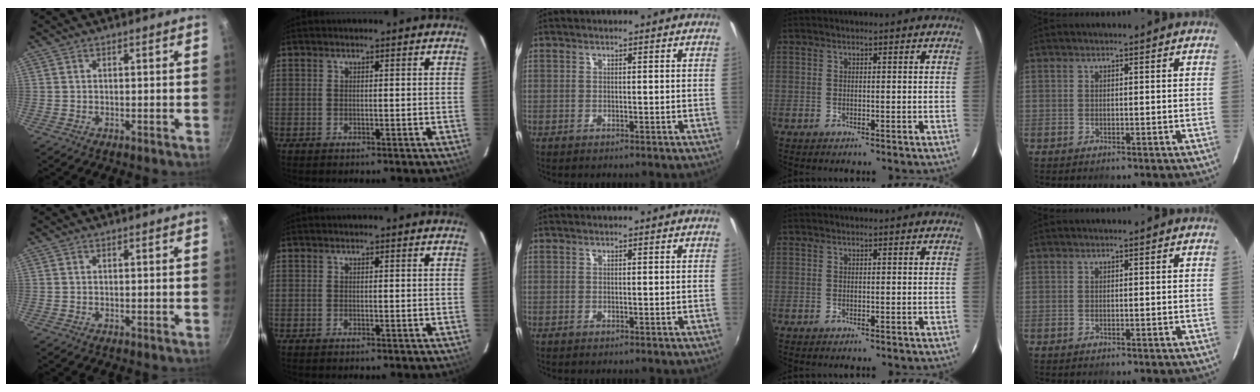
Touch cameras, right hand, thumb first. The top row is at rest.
{}